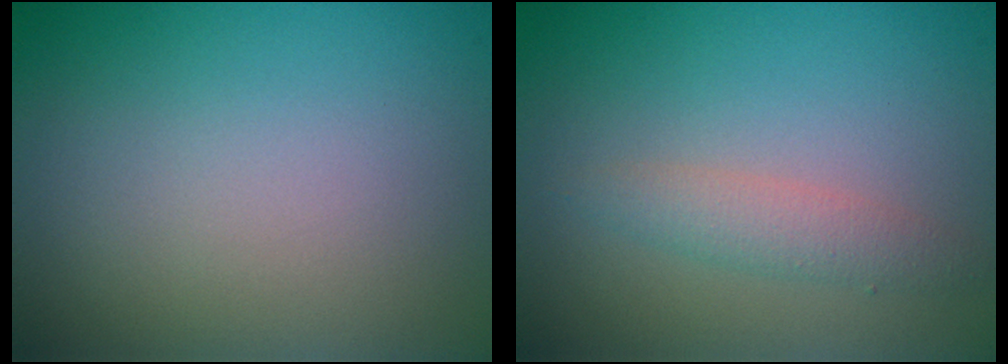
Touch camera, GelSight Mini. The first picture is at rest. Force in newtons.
{"total": 1.9, "press": 1.9, "slide": 0.1}